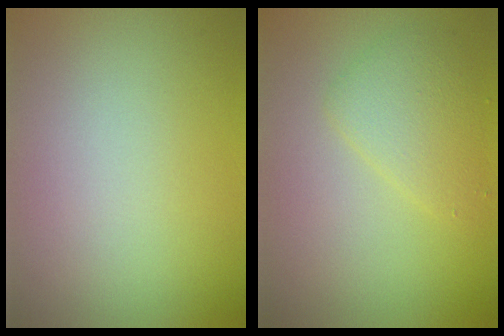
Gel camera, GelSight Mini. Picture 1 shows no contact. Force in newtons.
{"total": 2.6, "press": 2.6, "slide": 0.1}